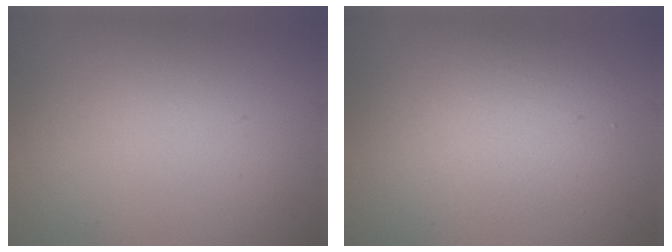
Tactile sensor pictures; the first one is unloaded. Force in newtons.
{"total": 3.5, "press": 3.5, "slide": 0.2}